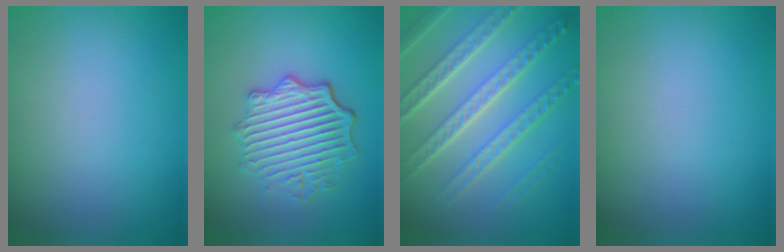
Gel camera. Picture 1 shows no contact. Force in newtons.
{"total": 5.9, "press": 4.4, "slide": 3.9}
{"total": 7.2, "press": 5.0, "slide": 5.1}
{"total": 0.0}